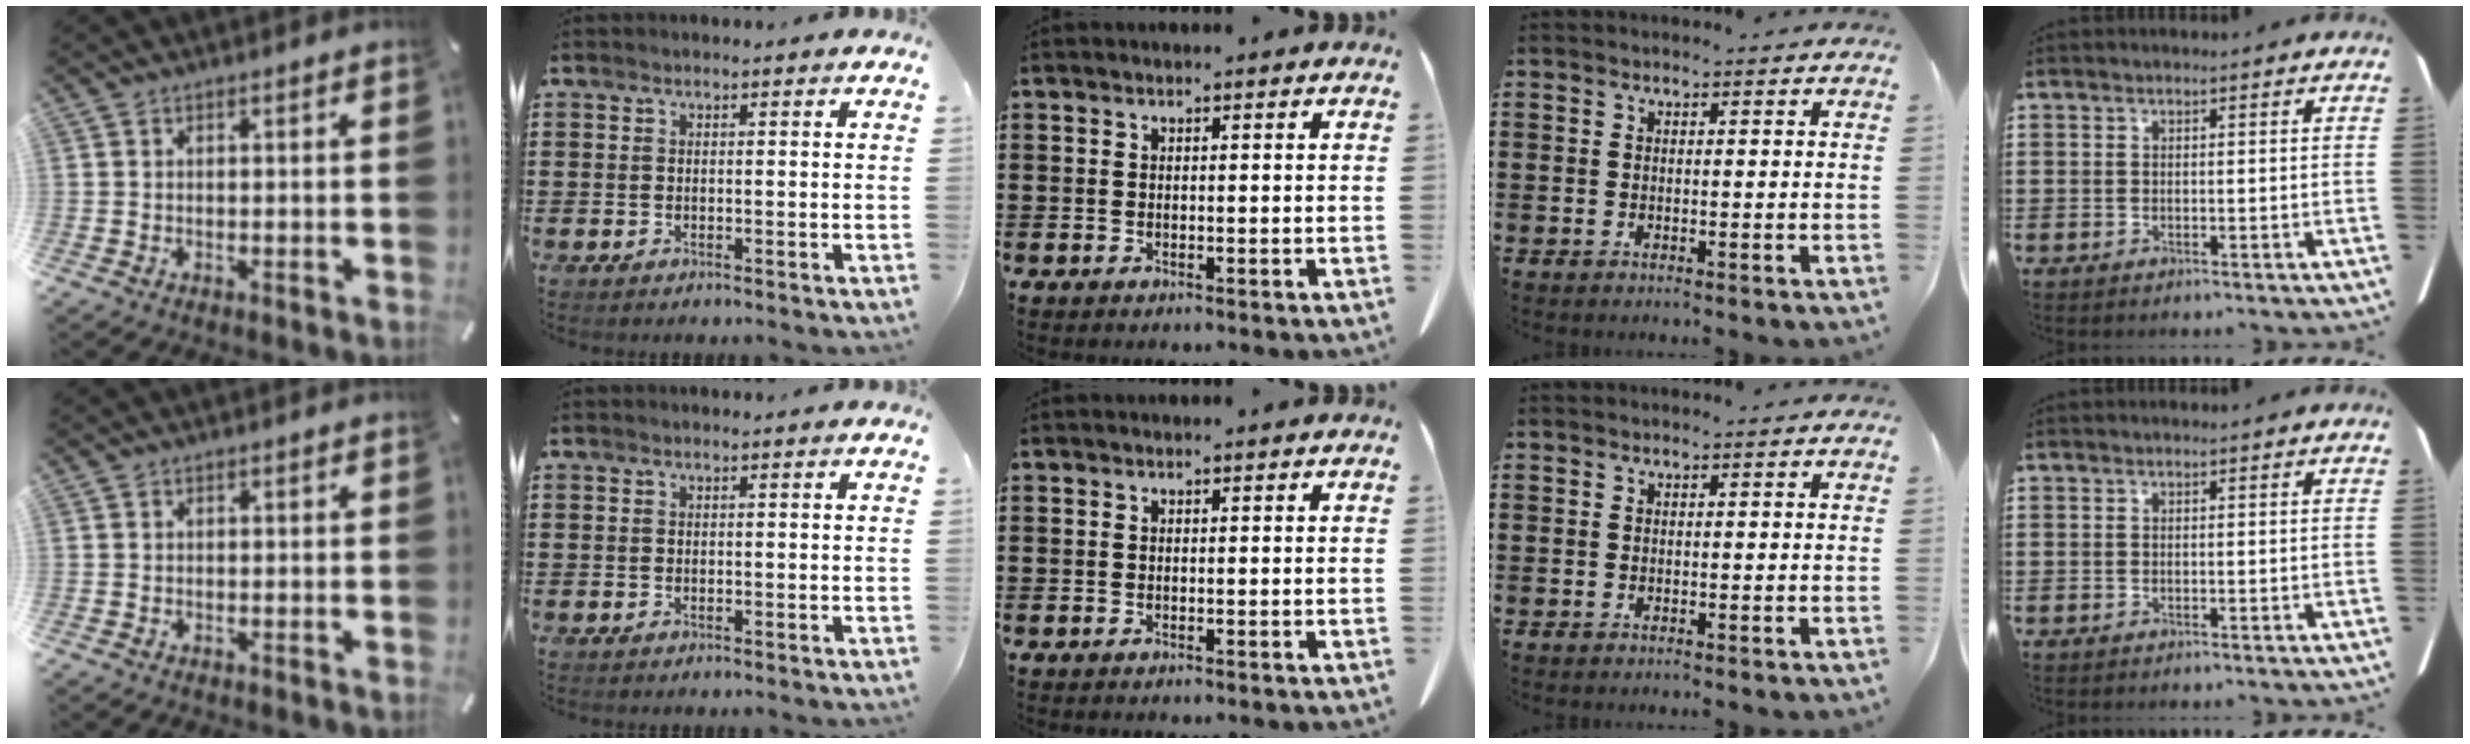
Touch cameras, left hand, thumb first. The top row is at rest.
{}